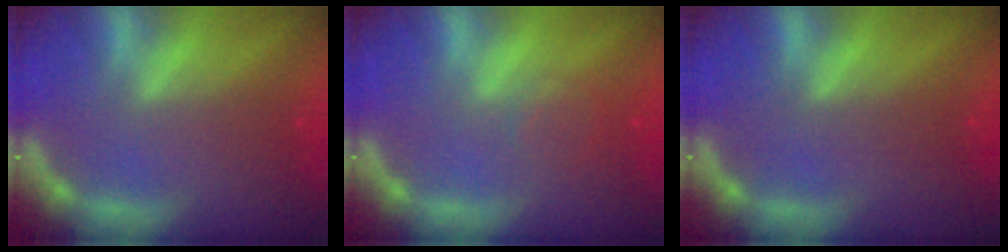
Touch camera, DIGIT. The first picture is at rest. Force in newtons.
{"total": 2.0}
{"total": 0.0}